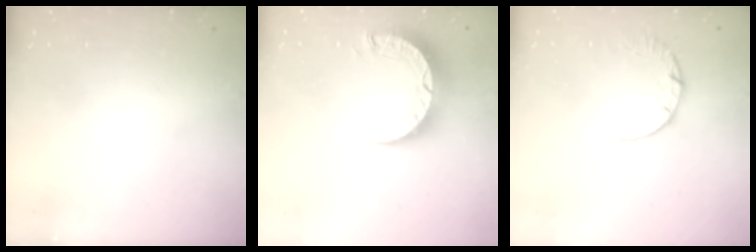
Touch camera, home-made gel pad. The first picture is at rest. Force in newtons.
{"total": 8.8, "press": 8.8, "slide": 0.8}
{"total": 2.4, "press": 2.4, "slide": 0.2}